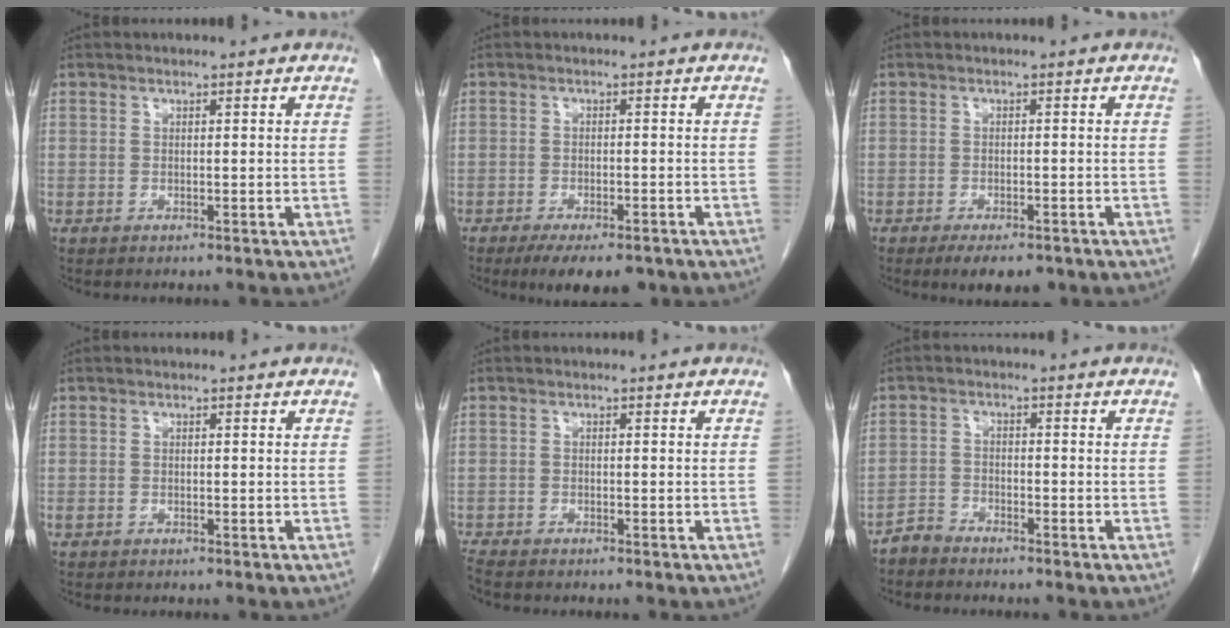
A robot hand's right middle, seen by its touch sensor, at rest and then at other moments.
{"total": 8.1, "force": [-6.0, 2.6, 4.8], "torque": [-0.061, -0.008, -0.087]}
{"total": 5.5, "force": [-4.0, 2.0, 3.2], "torque": [-0.039, -0.005, -0.057]}
{"total": 0.5, "force": [-0.4, 0.3, 0.2], "torque": [-0.011, 0.000, -0.007]}
{"total": 2.3, "force": [-2.1, 0.4, 0.7], "torque": [-0.020, -0.010, -0.039]}
{"total": 2.5, "force": [-2.4, 0.5, -0.2], "torque": [0.006, -0.004, -0.049]}